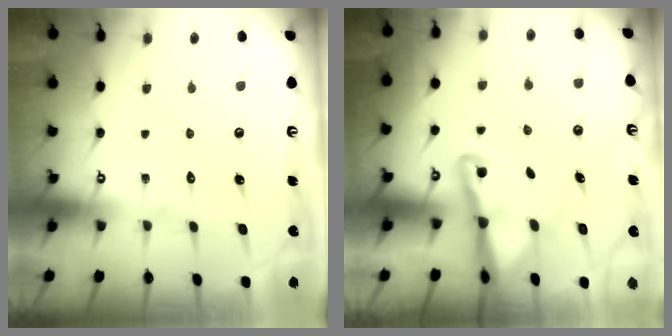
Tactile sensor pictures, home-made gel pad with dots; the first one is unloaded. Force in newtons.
{"total": 5.1, "press": 5.1, "slide": 0.6}